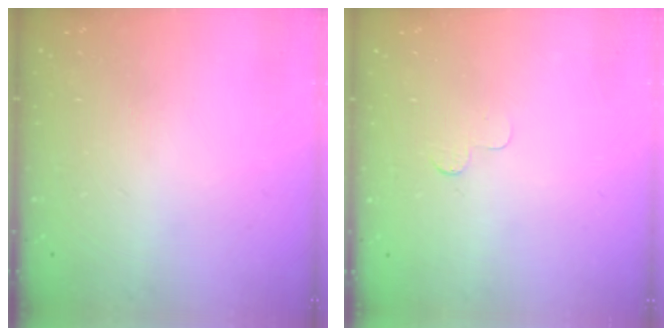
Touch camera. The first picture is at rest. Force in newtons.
{"total": 2.5, "press": 2.5, "slide": 0.2}